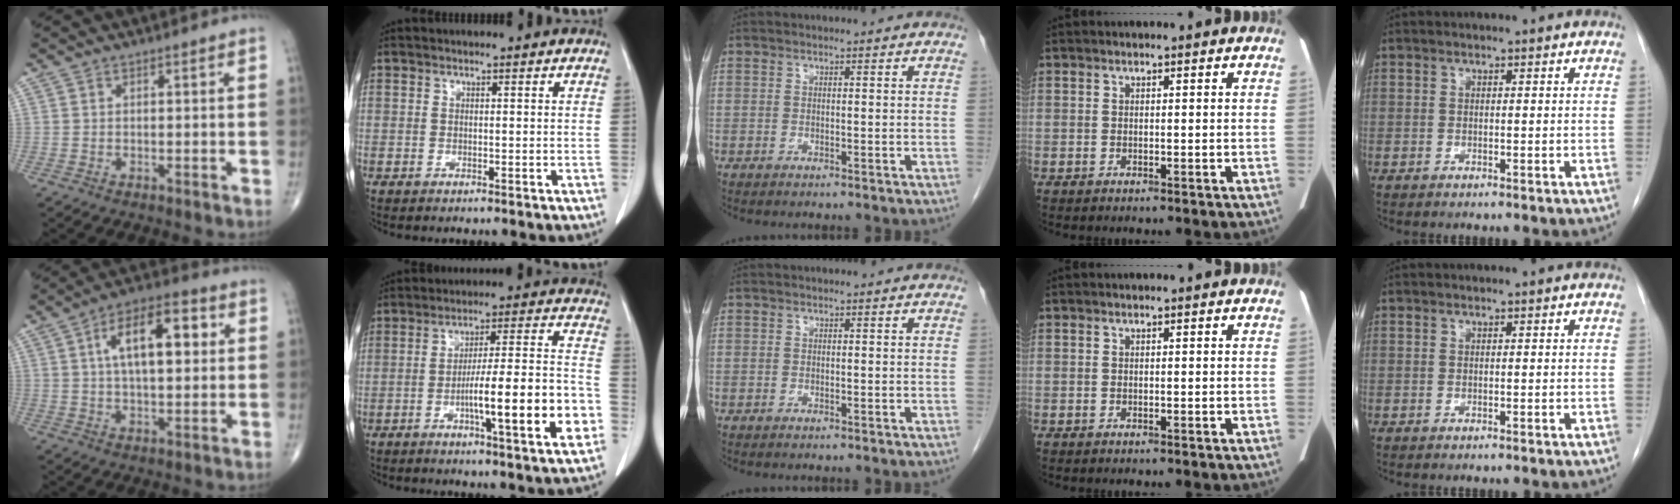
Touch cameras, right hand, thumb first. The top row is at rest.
{"thumb": {"total": 13.6, "force": [3.1, 6.2, 11.7], "torque": [-0.174, 0.016, 0.045]}, "index": {"total": 16.0, "force": [-5.1, 1.0, 15.1], "torque": [-0.235, 0.007, -0.077]}}